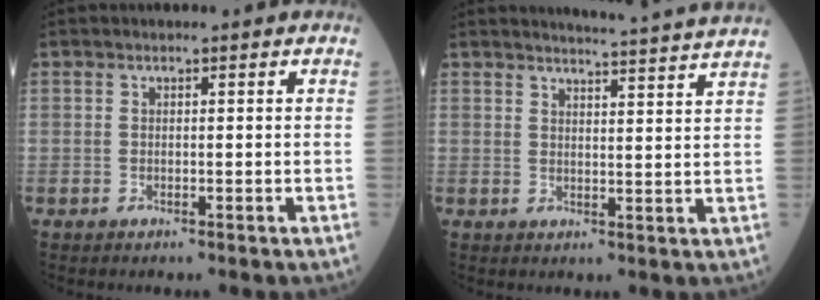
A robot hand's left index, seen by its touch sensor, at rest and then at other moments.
{"total": 10.9, "force": [10.5, -1.8, 2.3], "torque": [-0.035, -0.034, 0.117]}